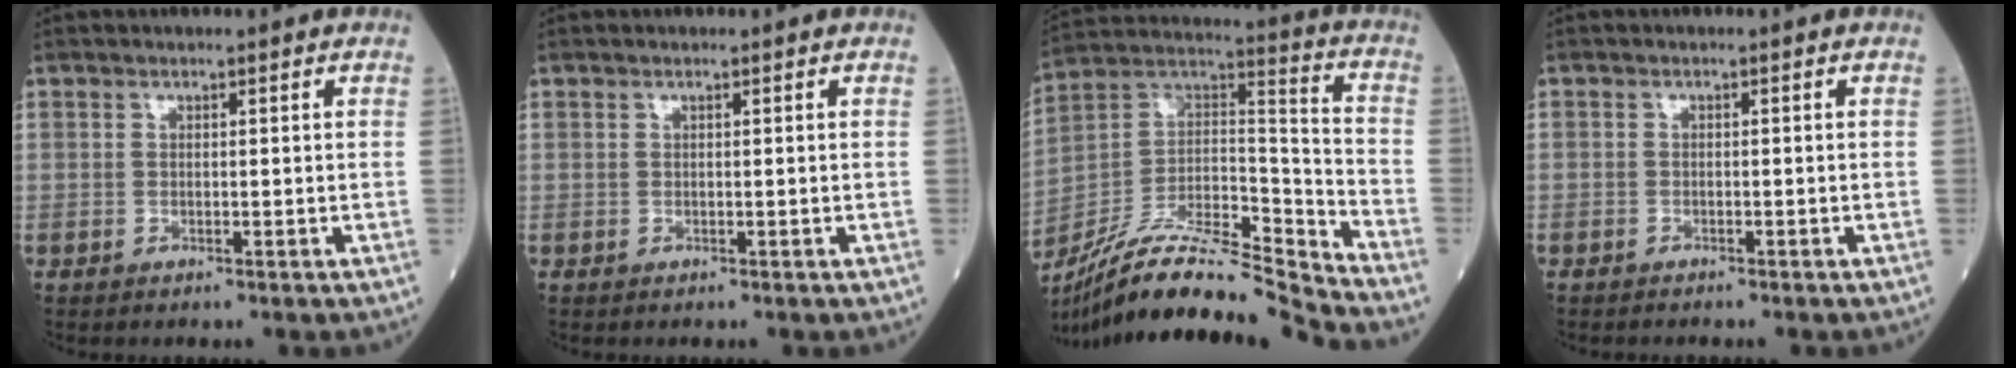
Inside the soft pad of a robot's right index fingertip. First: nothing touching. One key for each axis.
{"total": 0.0}
{"total": 19.5, "fx": -18.0, "fy": 0.7, "fz": 7.4, "tx": -0.146, "ty": 0.034, "tz": -0.323}
{"total": 0.6, "fx": -0.5, "fy": 0.4, "fz": 0.0, "tx": -0.006, "ty": 0.002, "tz": -0.015}